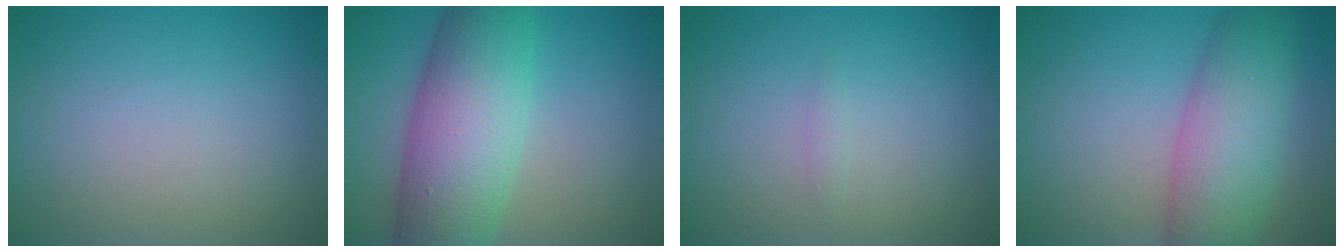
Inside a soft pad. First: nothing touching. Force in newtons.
{"total": 10.7, "press": 10.7, "slide": 0.4}
{"total": 0.6, "press": 0.6, "slide": 0.0}
{"total": 7.8, "press": 7.8, "slide": 0.3}